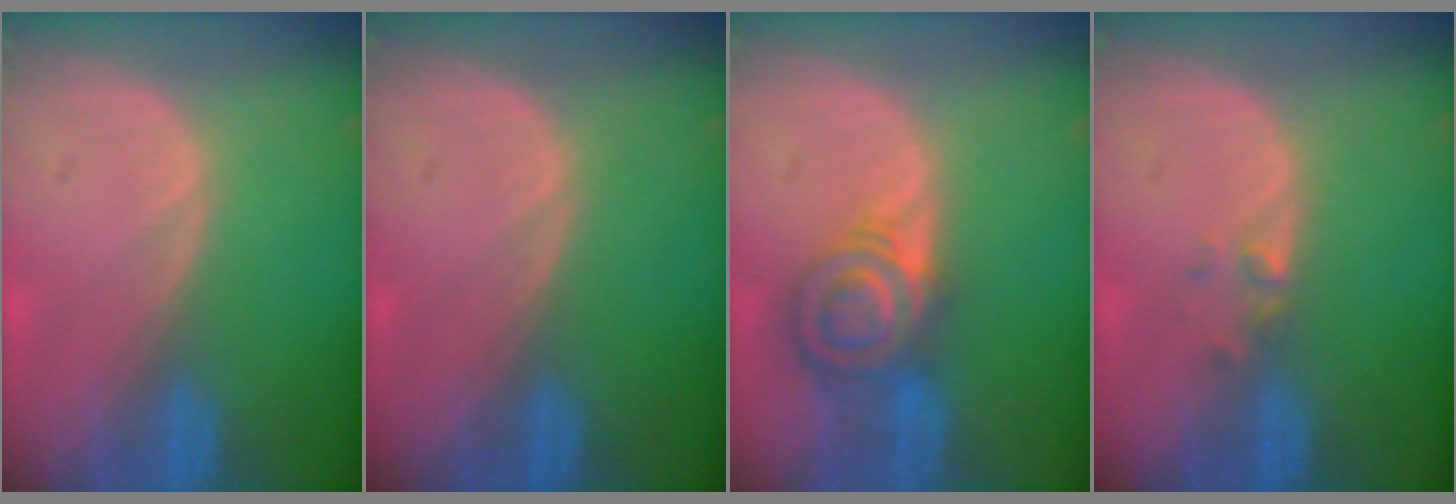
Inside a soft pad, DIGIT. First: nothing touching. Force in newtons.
{"total": 0.0}
{"total": 6.9, "press": 6.4, "slide": 2.5}
{"total": 1.4, "press": 1.2, "slide": 0.7}